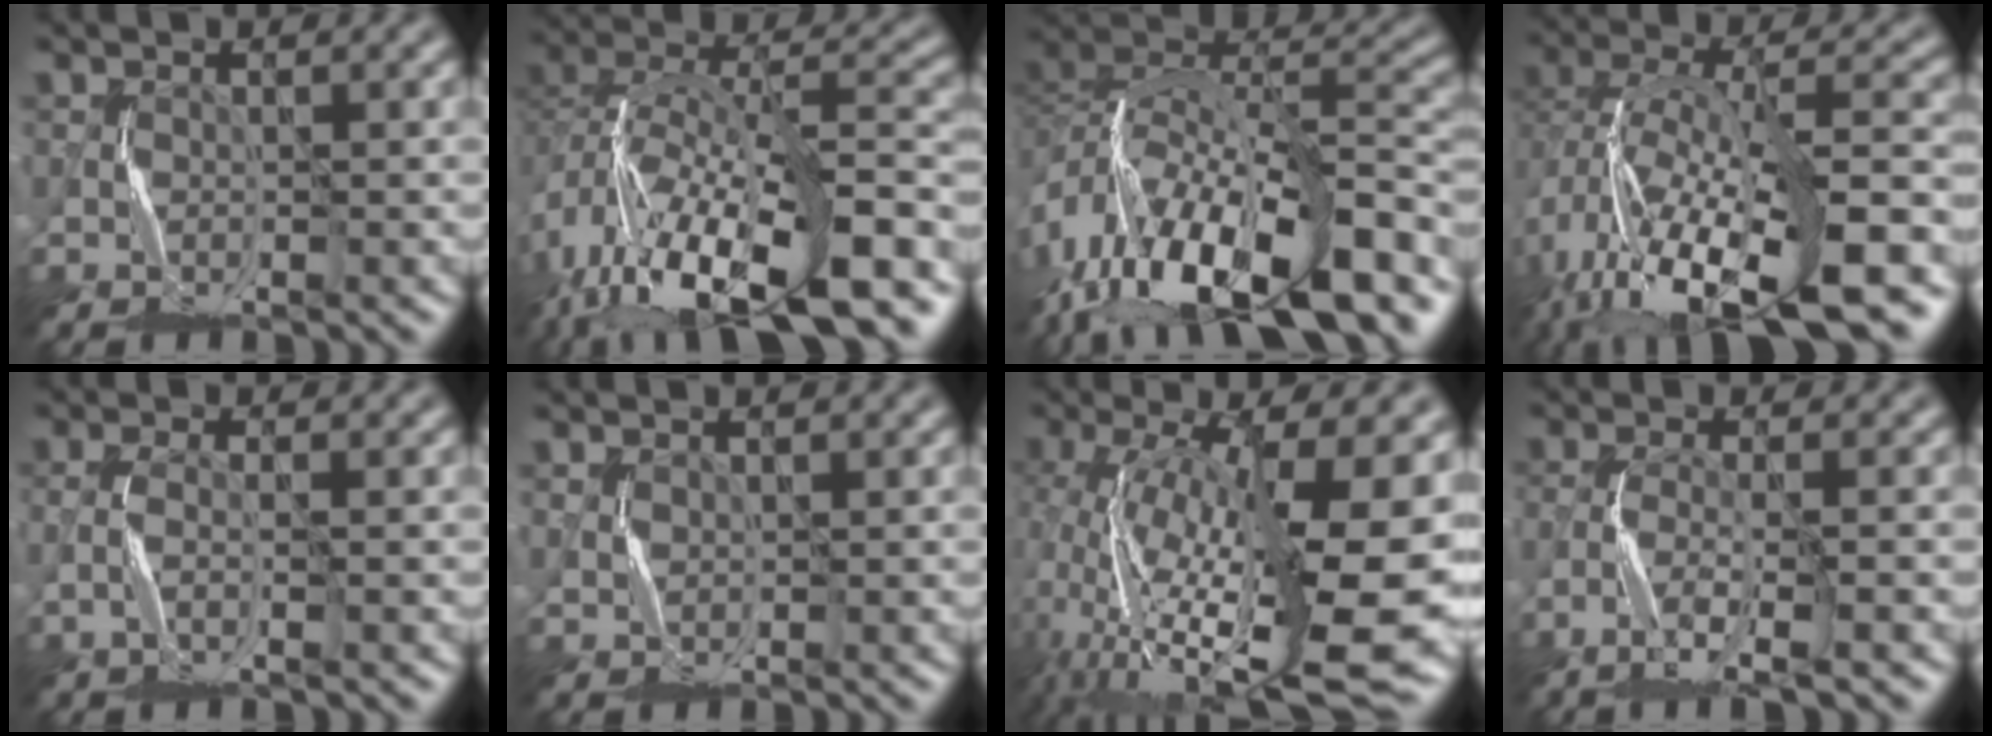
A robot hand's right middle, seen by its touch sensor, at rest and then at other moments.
{"total": 15.9, "force": [-9.1, 6.8, 11.1], "torque": [-0.204, 0.010, -0.151]}
{"total": 15.9, "force": [-9.1, 6.9, 11.0], "torque": [-0.210, 0.029, -0.159]}
{"total": 15.3, "force": [-7.7, 6.0, 11.8], "torque": [-0.213, 0.009, -0.122]}
{"total": 1.6, "force": [-0.5, 0.3, 1.5], "torque": [-0.040, 0.004, -0.015]}
{"total": 0.9, "force": [0.7, 0.5, -0.1], "torque": [-0.003, -0.002, 0.020]}
{"total": 16.6, "force": [-1.1, 5.7, 15.5], "torque": [-0.263, -0.025, -0.001]}
{"total": 3.4, "force": [-2.3, 0.3, 2.5], "torque": [-0.059, -0.002, -0.051]}